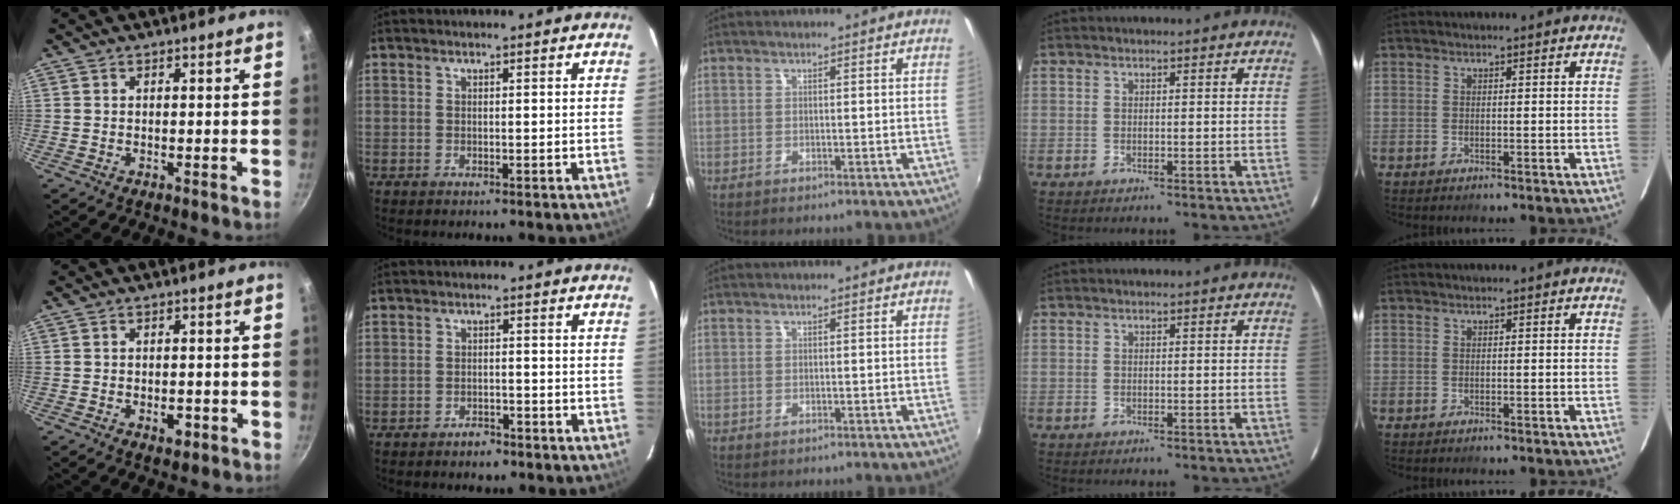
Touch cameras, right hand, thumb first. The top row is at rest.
{"thumb": {"total": 2.9, "force": [-1.1, 1.7, 2.1], "torque": [-0.025, 0.004, -0.013]}, "index": {"total": 3.0, "force": [-2.4, 1.5, 0.9], "torque": [-0.026, 0.006, -0.036]}}